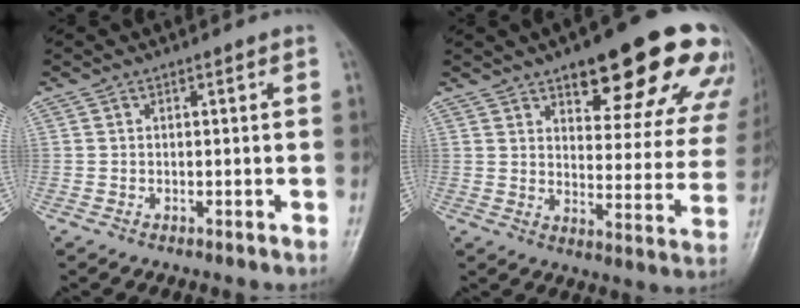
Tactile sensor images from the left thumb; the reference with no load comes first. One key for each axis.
{"total": 22.3, "fx": 14.0, "fy": 7.7, "fz": 15.6, "tx": -0.150, "ty": -0.052, "tz": 0.180}